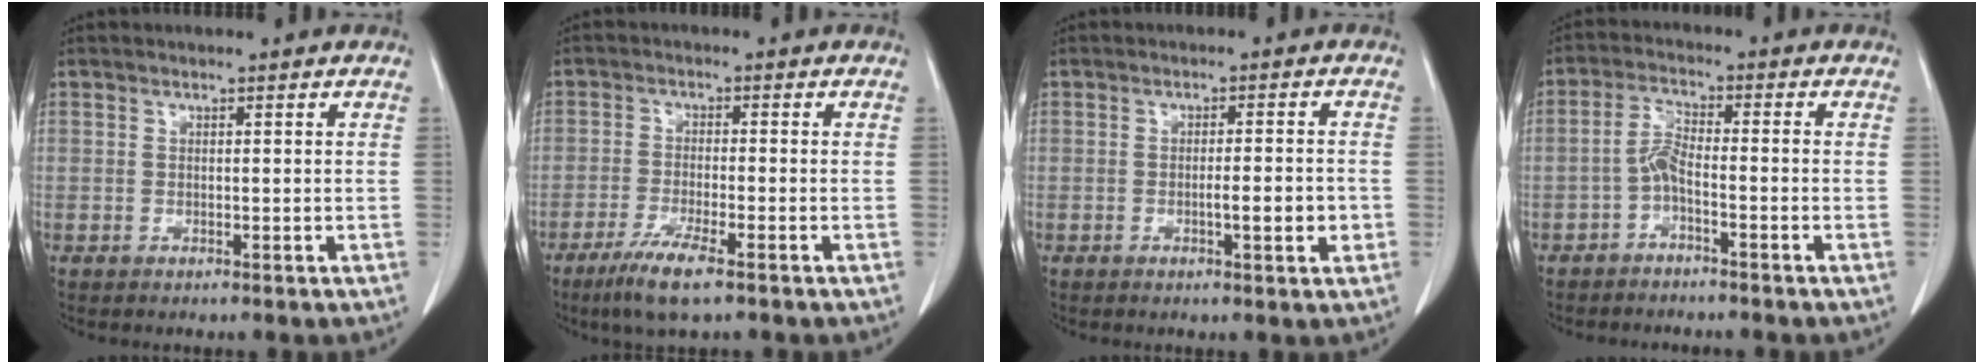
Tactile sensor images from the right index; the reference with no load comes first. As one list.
[{"total": 6.3, "force": [-4.1, 0.4, 4.8], "torque": [-0.099, -0.017, -0.074]}, {"total": 4.1, "force": [-1.1, 0.6, 3.9], "torque": [-0.061, -0.001, -0.014]}, {"total": 3.6, "force": [-1.8, 0.6, 3.0], "torque": [-0.065, 0.010, -0.038]}]